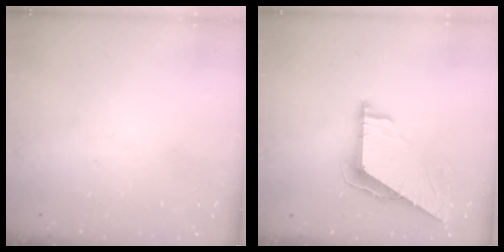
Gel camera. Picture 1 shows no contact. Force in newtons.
{"total": 7.6, "press": 7.6, "slide": 0.7}